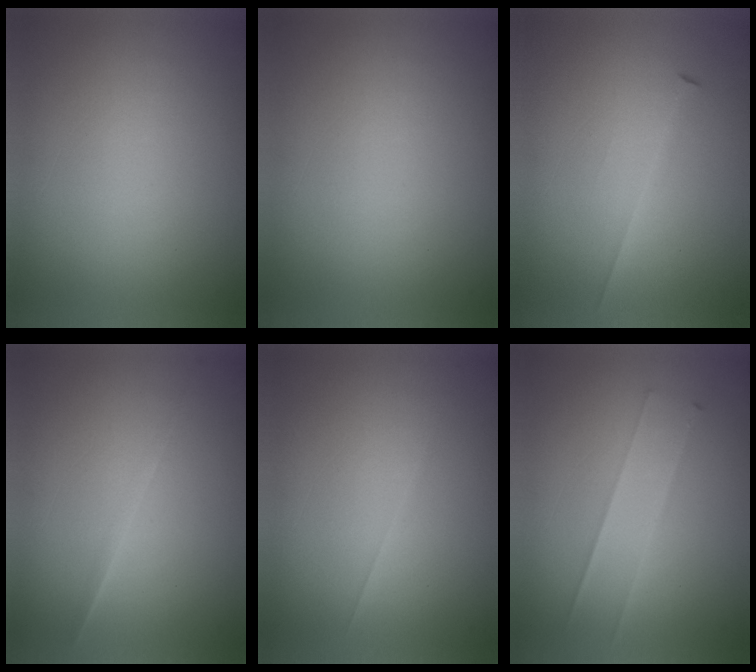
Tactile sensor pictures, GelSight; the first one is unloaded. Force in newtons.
{"total": 0.0}
{"total": 1.8}
{"total": 2.2}
{"total": 1.7}
{"total": 2.3}